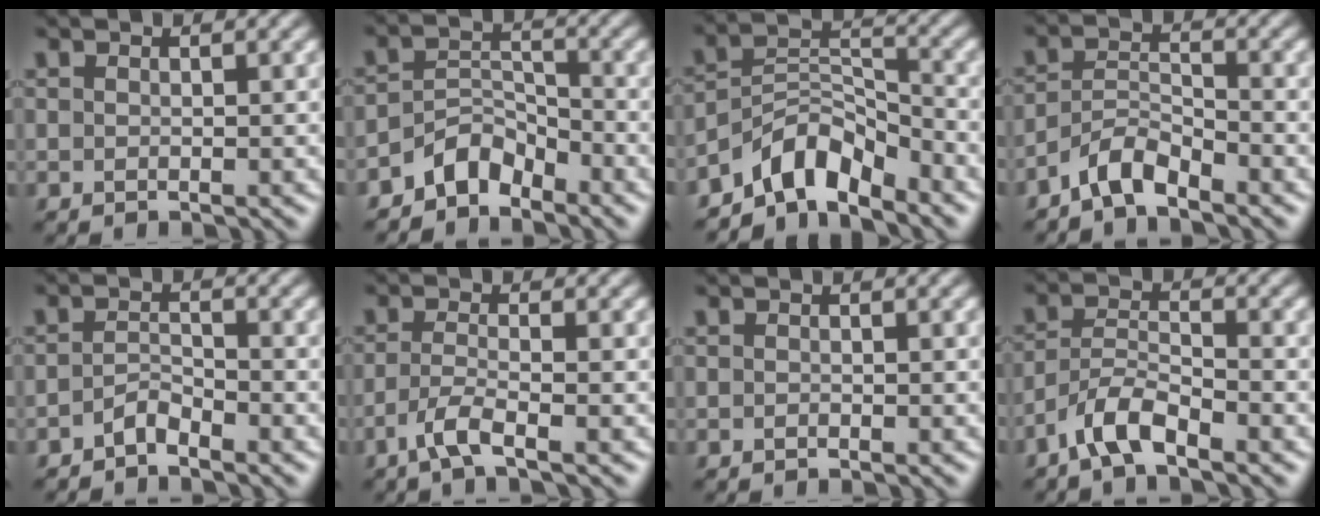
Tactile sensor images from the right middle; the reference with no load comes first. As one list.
[{"total": 3.4, "force": [-2.8, 1.6, 1.1], "torque": [-0.016, 0.013, -0.059]}, {"total": 5.9, "force": [-4.7, 2.4, 2.6], "torque": [-0.028, 0.006, -0.096]}, {"total": 3.2, "force": [-2.7, 0.9, 1.5], "torque": [-0.027, 0.010, -0.059]}, {"total": 1.5, "force": [-1.3, 0.4, 0.7], "torque": [-0.016, 0.007, -0.028]}, {"total": 2.6, "force": [-1.5, 0.4, 2.0], "torque": [-0.043, -0.001, -0.041]}, {"total": 0.0}, {"total": 3.7, "force": [-2.8, 0.9, 2.2], "torque": [-0.044, 0.009, -0.062]}]